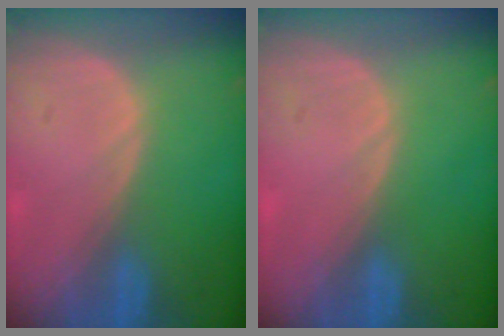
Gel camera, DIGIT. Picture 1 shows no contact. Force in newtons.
{"total": 0.0}